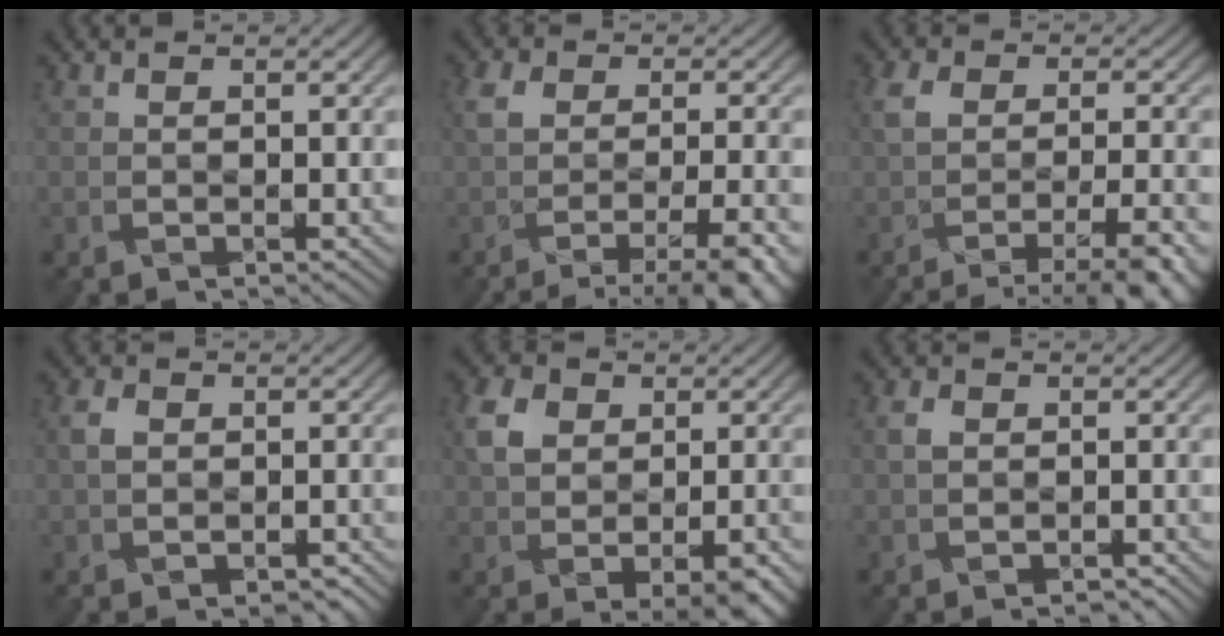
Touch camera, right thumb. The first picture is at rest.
{"total": 8.1, "force": [-3.7, 2.9, 6.6], "torque": [-0.086, -0.013, -0.051]}
{"total": 7.8, "force": [-4.2, 2.5, 6.0], "torque": [-0.081, -0.017, -0.064]}
{"total": 2.5, "force": [-1.0, 2.0, 1.2], "torque": [-0.012, -0.007, -0.023]}
{"total": 6.8, "force": [-1.0, 4.7, 4.8], "torque": [-0.071, -0.004, -0.026]}
{"total": 1.8, "force": [-1.0, 1.4, 0.7], "torque": [-0.006, -0.006, -0.022]}